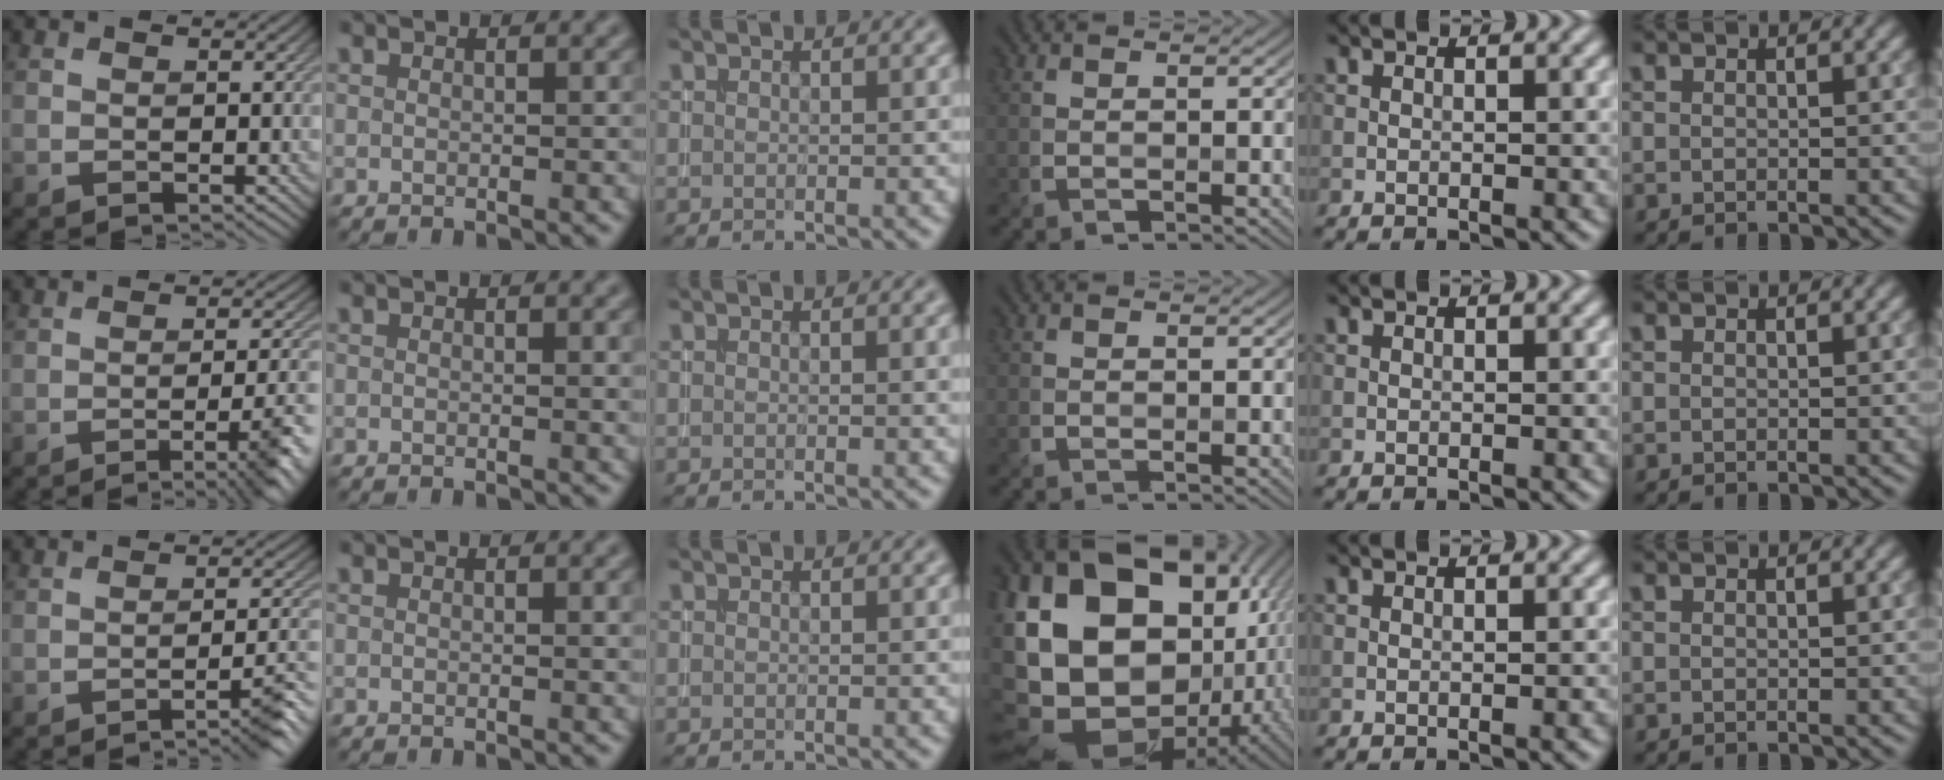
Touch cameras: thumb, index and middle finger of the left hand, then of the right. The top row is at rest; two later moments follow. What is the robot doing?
{"motion": "insert", "object": "backpack"}